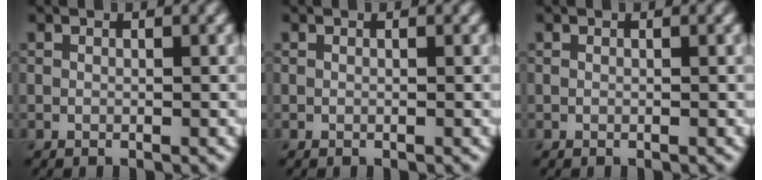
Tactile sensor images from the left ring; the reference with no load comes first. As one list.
[{"total": 0.0}, {"total": 0.0}]